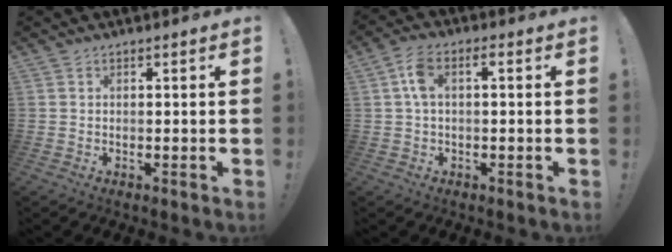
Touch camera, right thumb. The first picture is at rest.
{"total": 5.9, "force": [0.4, 2.7, 5.2], "torque": [-0.096, 0.008, 0.007]}